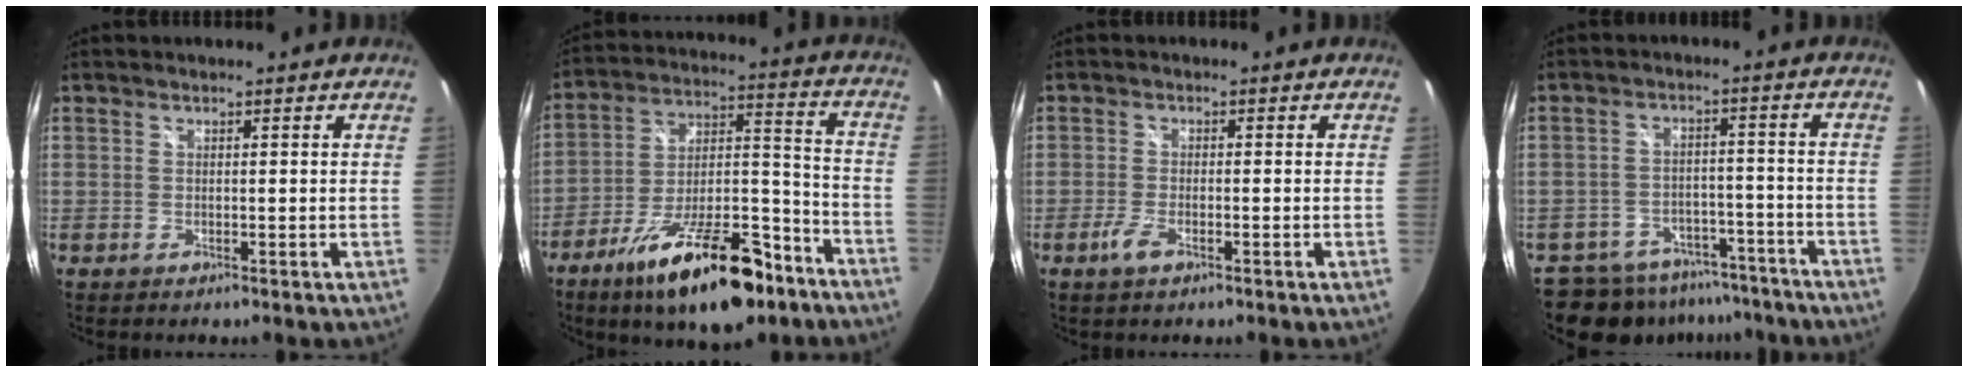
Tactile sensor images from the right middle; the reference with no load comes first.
{"total": 22.0, "force": [-14.3, 7.7, 14.9], "torque": [-0.248, -0.003, -0.221]}
{"total": 2.8, "force": [-1.7, 1.1, 2.0], "torque": [-0.052, -0.004, -0.033]}
{"total": 14.5, "force": [-11.7, 7.4, 4.3], "torque": [-0.106, 0.016, -0.154]}